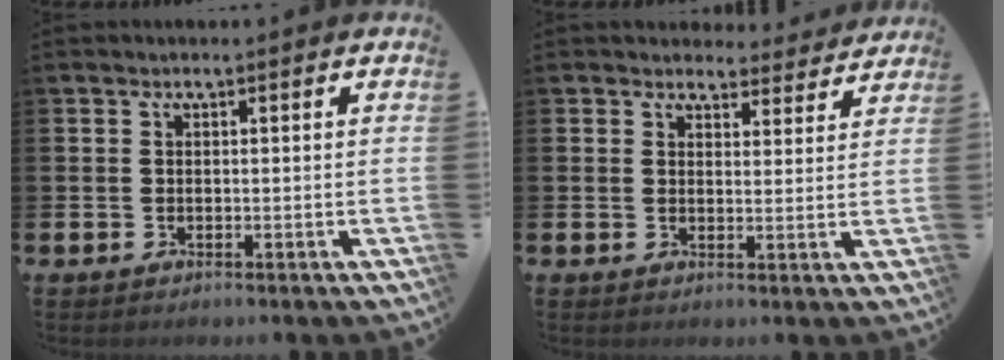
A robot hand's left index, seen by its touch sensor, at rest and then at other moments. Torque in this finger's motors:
{"motor_torque": [1.07, -1.07, 0.42, 0.05]}